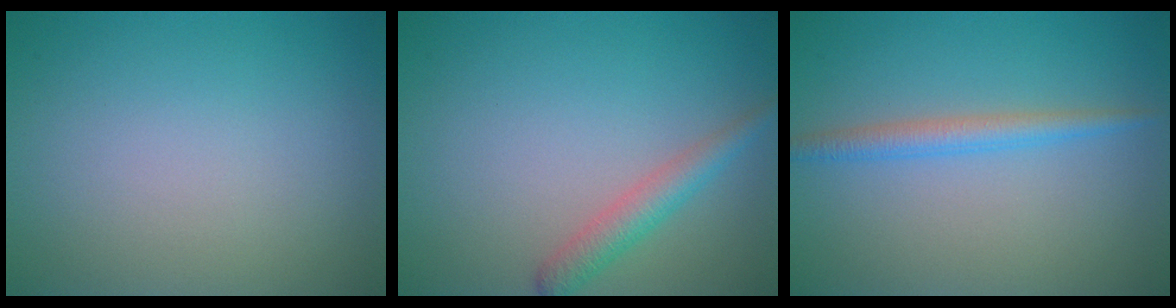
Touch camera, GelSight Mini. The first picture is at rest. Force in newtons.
{"total": 2.5, "press": 2.5, "slide": 0.1}
{"total": 2.2, "press": 2.2, "slide": 0.1}